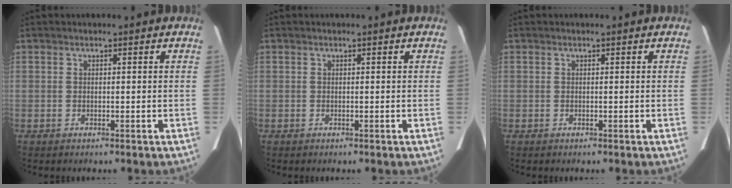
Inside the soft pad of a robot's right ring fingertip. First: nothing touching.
{"total": 0.0}
{"total": 0.0}